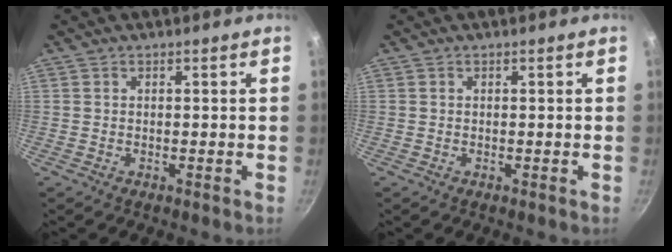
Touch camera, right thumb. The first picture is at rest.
{"total": 0.0}